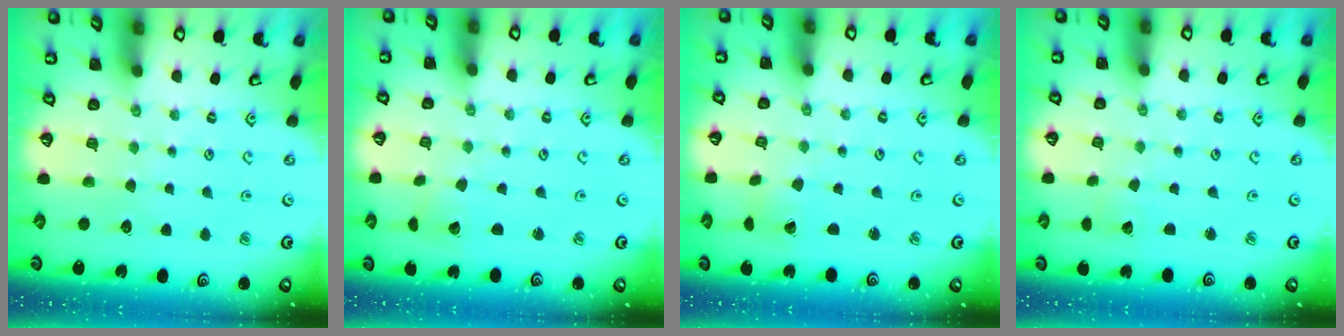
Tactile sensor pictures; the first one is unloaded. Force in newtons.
{"total": 2.2, "press": 2.2, "slide": 0.1}
{"total": 0.0}
{"total": 1.9, "press": 1.9, "slide": 0.3}